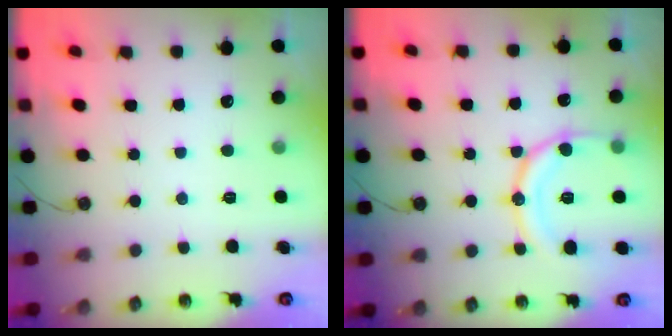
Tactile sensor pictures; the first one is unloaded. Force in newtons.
{"total": 14.1, "press": 14.0, "slide": 1.6}